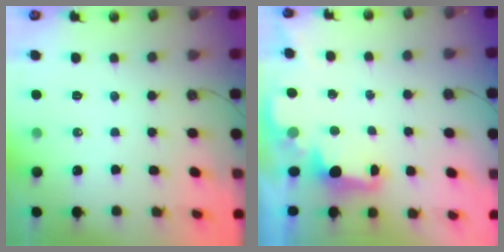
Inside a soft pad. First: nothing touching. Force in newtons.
{"total": 2.3, "press": 2.2, "slide": 0.7}